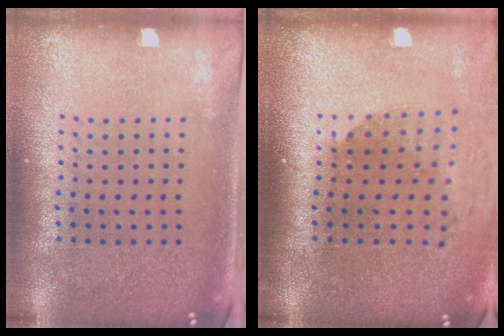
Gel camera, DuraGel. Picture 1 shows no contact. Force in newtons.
{"total": 1.8, "press": 1.4, "slide": 1.1}